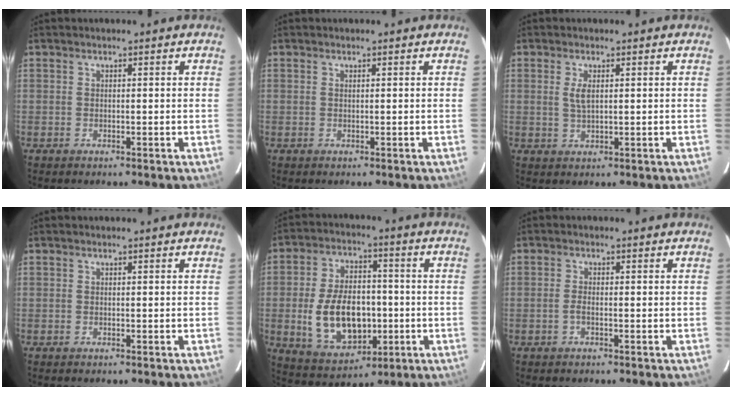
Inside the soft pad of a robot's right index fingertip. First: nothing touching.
{"total": 0.0}
{"total": 2.5, "force": [0.6, 0.9, 2.2], "torque": [-0.045, -0.001, 0.011]}
{"total": 0.0}
{"total": 15.4, "force": [-2.5, 9.6, 11.8], "torque": [-0.240, 0.004, -0.020]}
{"total": 1.3, "force": [-0.5, 0.4, 1.1], "torque": [-0.026, 0.001, -0.010]}